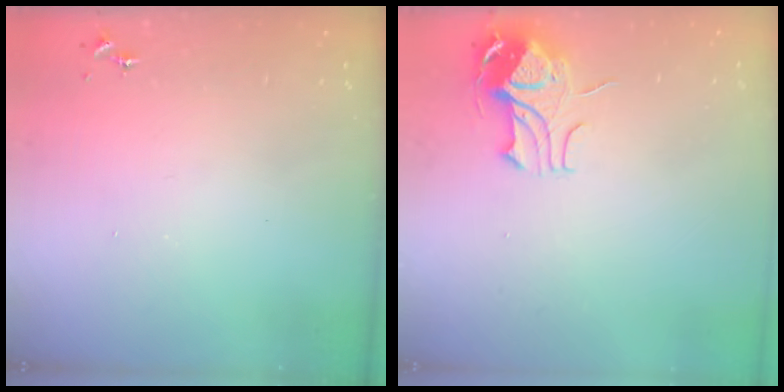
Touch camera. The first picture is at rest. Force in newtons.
{"total": 9.6, "press": 9.6, "slide": 1.1}